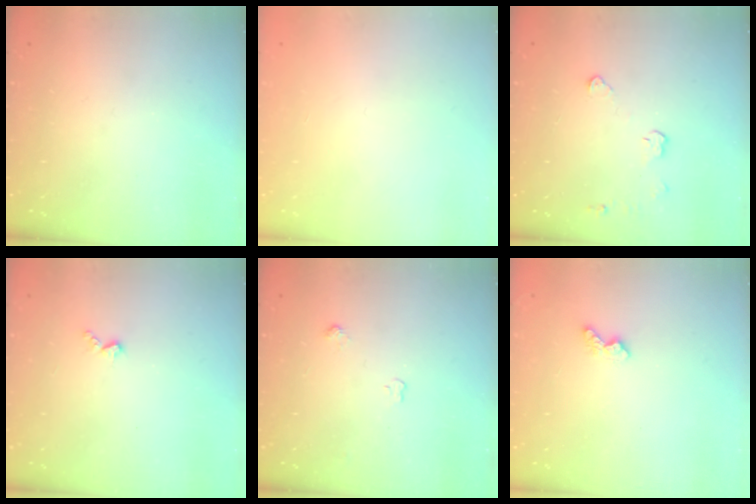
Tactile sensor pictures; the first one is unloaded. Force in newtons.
{"total": 0.0}
{"total": 3.3, "press": 3.3, "slide": 0.4}
{"total": 3.7, "press": 3.6, "slide": 0.5}
{"total": 5.3, "press": 5.3, "slide": 0.8}
{"total": 3.4, "press": 3.4, "slide": 0.6}